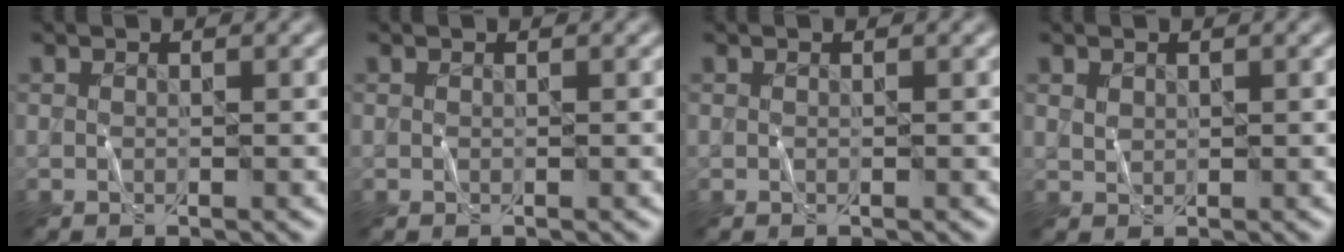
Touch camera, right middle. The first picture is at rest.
{"total": 0.0}
{"total": 0.0}
{"total": 0.9, "force": [0.5, 0.7, 0.3], "torque": [-0.010, -0.001, 0.014]}